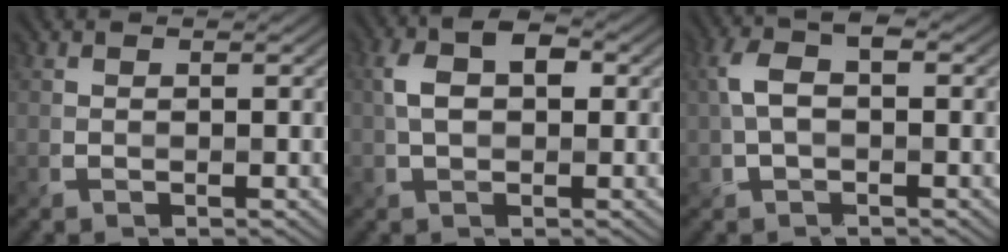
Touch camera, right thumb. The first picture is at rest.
{"total": 5.5, "force": [0.9, 3.3, 4.3], "torque": [-0.083, 0.009, 0.006]}
{"total": 5.3, "force": [0.7, 2.8, 4.4], "torque": [-0.101, 0.012, 0.008]}